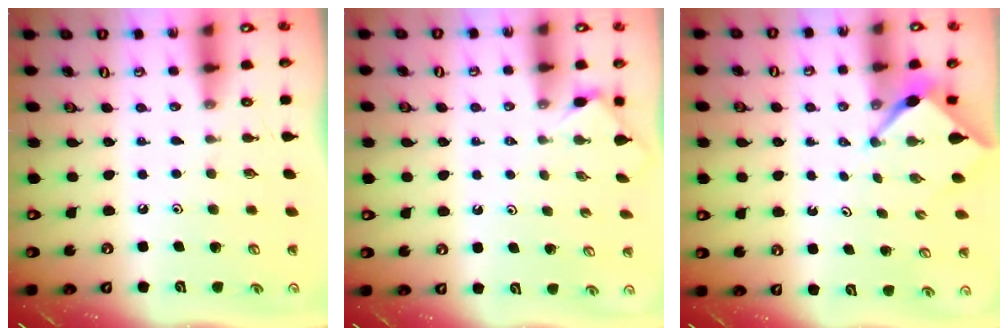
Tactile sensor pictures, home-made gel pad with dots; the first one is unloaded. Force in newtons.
{"total": 1.6, "press": 1.5, "slide": 0.4}
{"total": 2.4, "press": 2.4, "slide": 0.3}